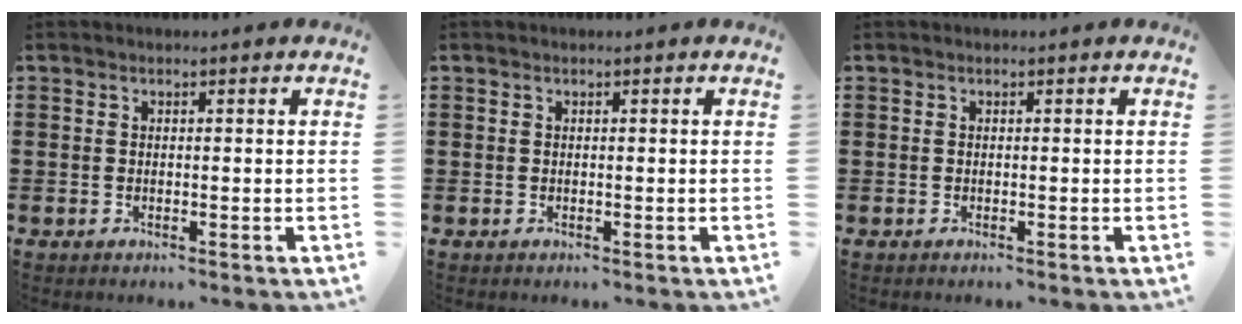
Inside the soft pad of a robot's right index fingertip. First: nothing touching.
{"total": 0.0}
{"total": 0.0}